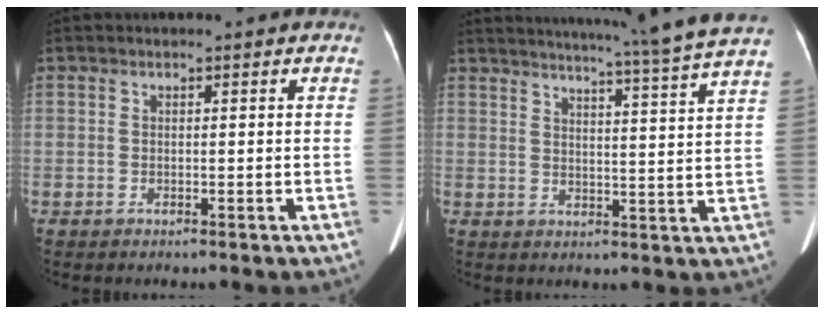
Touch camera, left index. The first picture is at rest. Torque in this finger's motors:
{"motor_torque": [0.75, -1.39, 0.21, 0.08]}